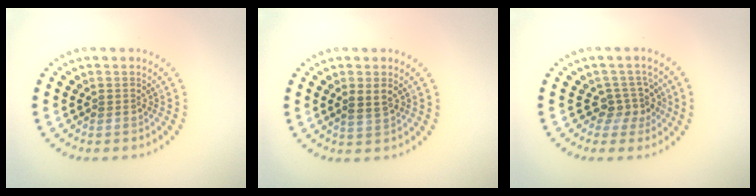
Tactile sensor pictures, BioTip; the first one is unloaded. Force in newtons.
{"total": 1.9, "press": 1.7, "slide": 0.7}
{"total": 2.7, "press": 2.0, "slide": 1.8}